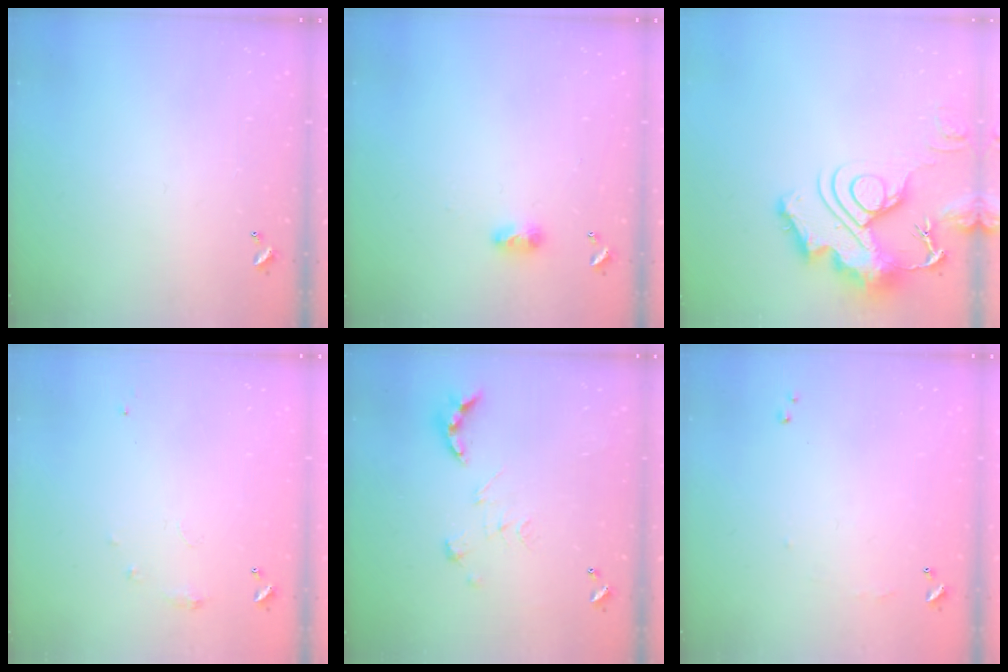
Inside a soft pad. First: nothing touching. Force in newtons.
{"total": 4.1, "press": 4.1, "slide": 0.5}
{"total": 17.0, "press": 16.9, "slide": 1.8}
{"total": 6.0, "press": 5.9, "slide": 0.8}
{"total": 2.7, "press": 2.2, "slide": 1.5}
{"total": 5.2, "press": 5.1, "slide": 0.6}